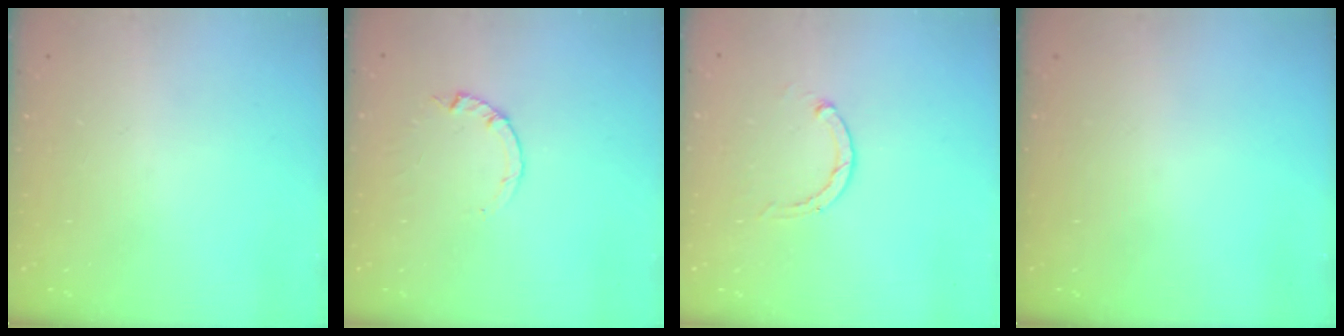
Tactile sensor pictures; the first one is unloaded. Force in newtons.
{"total": 0.9, "press": 0.8, "slide": 0.2}
{"total": 2.8, "press": 2.8, "slide": 0.5}
{"total": 0.0}